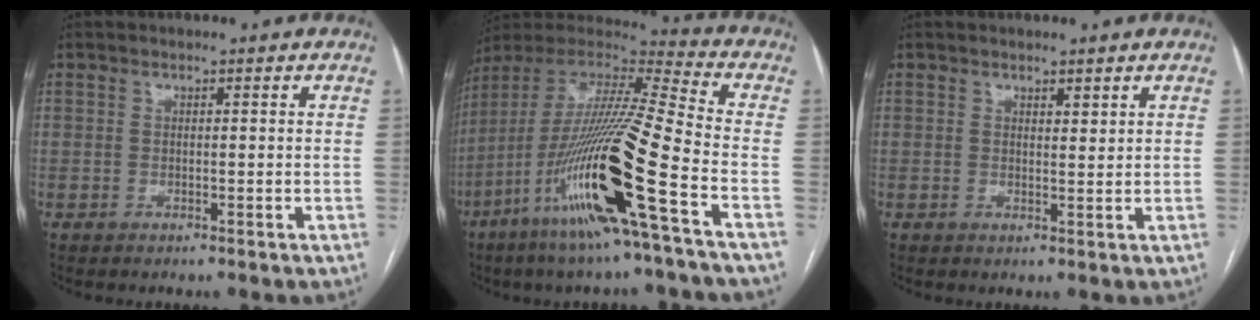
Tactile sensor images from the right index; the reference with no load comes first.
{"total": 22.6, "force": [-9.2, -0.5, 20.6], "torque": [-0.421, -0.045, -0.185]}
{"total": 1.3, "force": [1.0, 0.4, 0.7], "torque": [-0.013, -0.005, 0.017]}